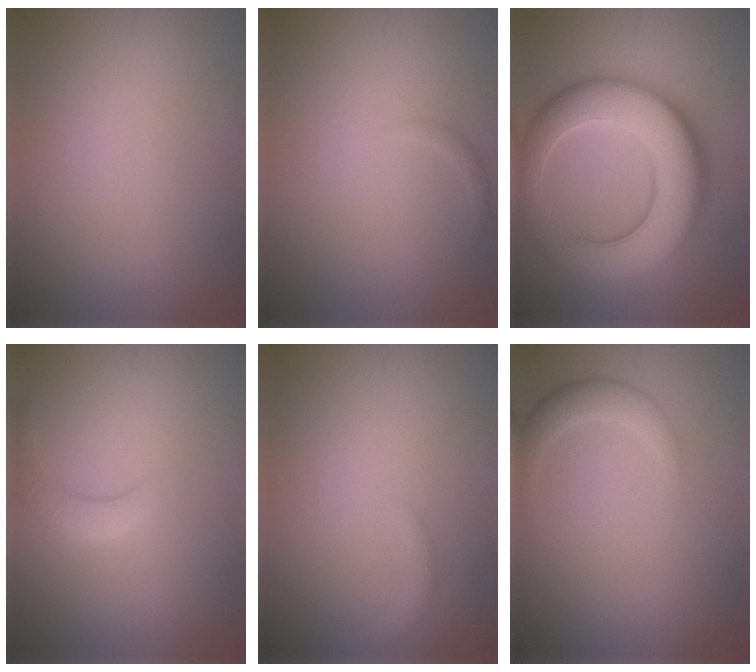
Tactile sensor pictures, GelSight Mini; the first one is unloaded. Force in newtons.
{"total": 0.5, "press": 0.5, "slide": 0.1}
{"total": 10.8, "press": 10.8, "slide": 0.4}
{"total": 2.9, "press": 2.8, "slide": 0.3}
{"total": 1.4, "press": 1.4, "slide": 0.2}
{"total": 2.4, "press": 2.4, "slide": 0.2}